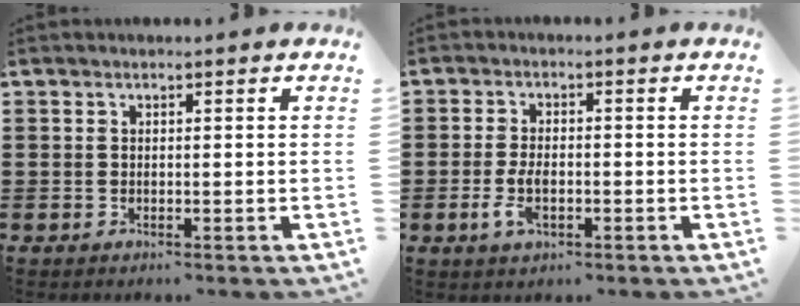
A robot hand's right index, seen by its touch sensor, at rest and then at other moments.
{"total": 4.1, "force": [-1.3, 2.0, 3.3], "torque": [-0.080, -0.004, -0.028]}